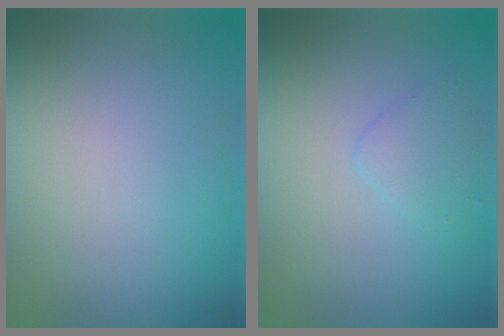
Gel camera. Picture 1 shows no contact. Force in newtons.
{"total": 1.7, "press": 1.7, "slide": 0.2}